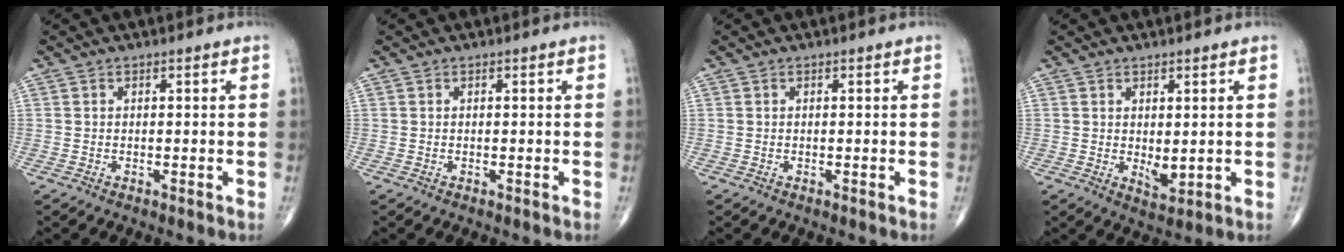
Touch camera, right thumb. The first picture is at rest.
{"total": 0.0}
{"total": 0.0}
{"total": 3.5, "force": [0.3, 1.8, 3.0], "torque": [-0.036, -0.013, 0.011]}